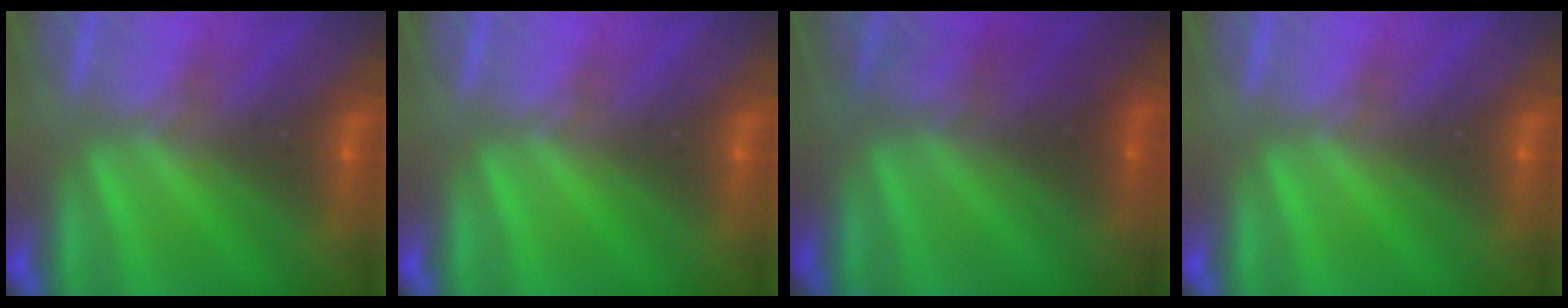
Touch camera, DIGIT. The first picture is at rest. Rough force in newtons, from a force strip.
{"total": 0.0}
{"total": 2.5}
{"total": 0.0}